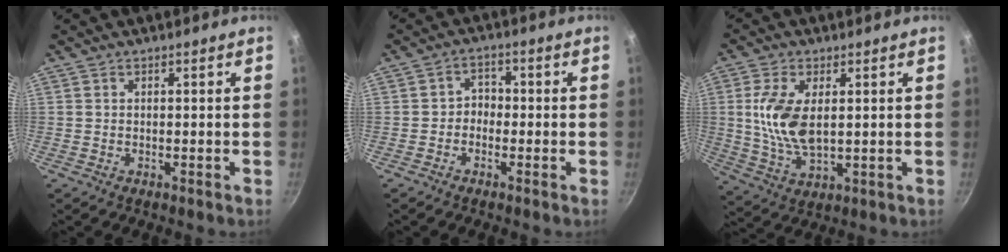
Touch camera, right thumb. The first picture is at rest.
{"total": 2.9, "force": [-1.1, 2.4, 1.3], "torque": [-0.005, 0.019, -0.027]}
{"total": 10.7, "force": [1.6, 5.5, 9.0], "torque": [-0.177, -0.009, 0.036]}